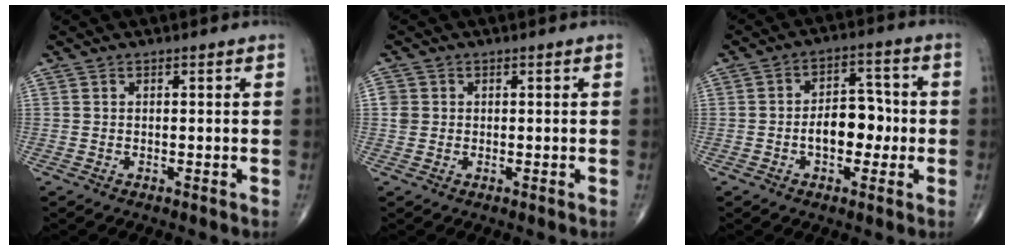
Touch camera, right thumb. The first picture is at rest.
{"total": 2.2, "force": [0.2, 2.1, 0.8], "torque": [-0.005, 0.004, 0.006]}
{"total": 8.5, "force": [-1.4, 5.3, 6.4], "torque": [-0.075, 0.026, -0.029]}